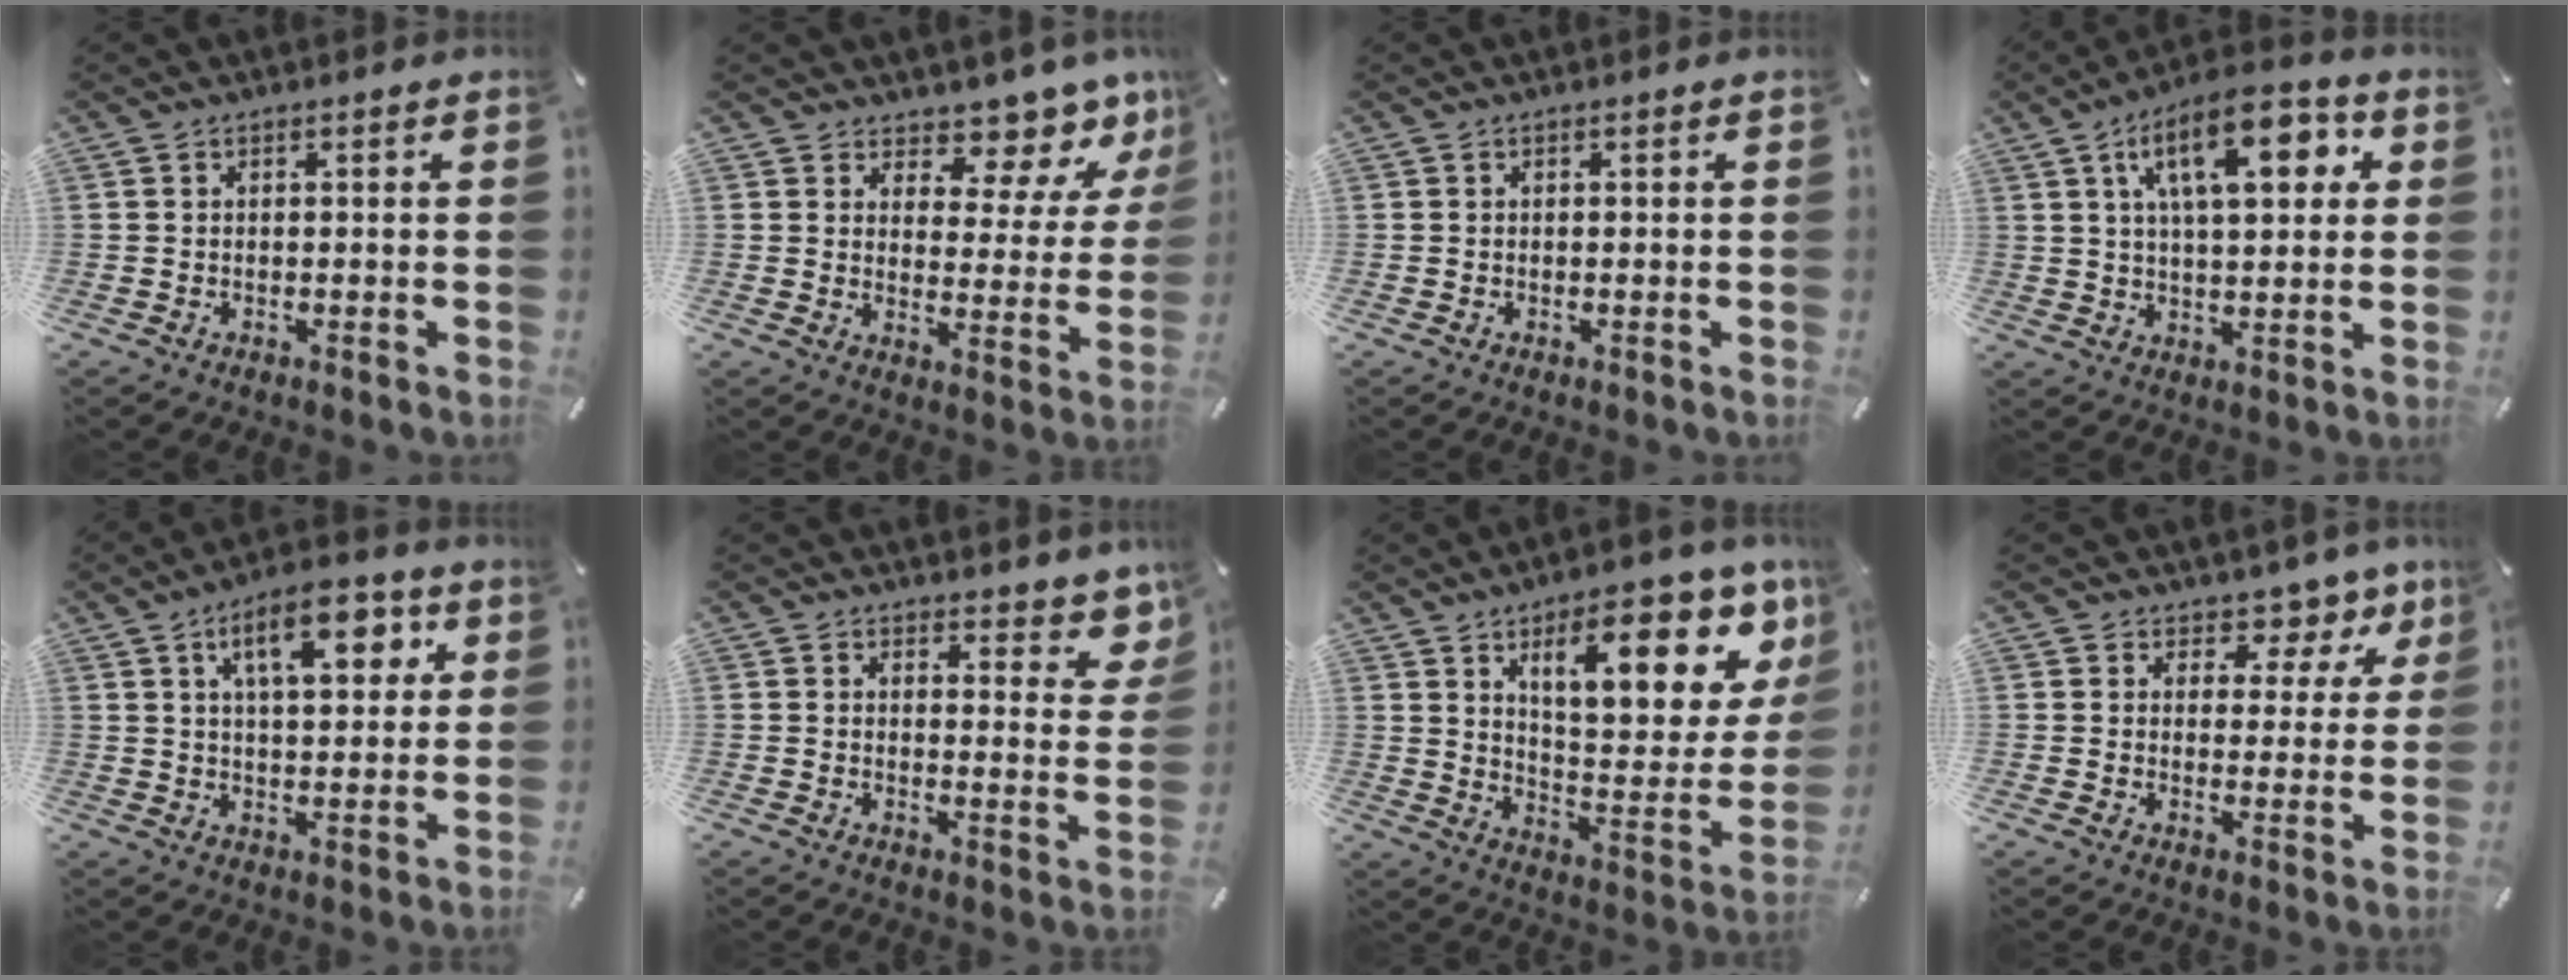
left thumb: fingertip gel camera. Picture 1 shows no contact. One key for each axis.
{"total": 9.1, "fx": 7.9, "fy": 3.8, "fz": 2.7, "tx": -0.027, "ty": -0.083, "tz": 0.136}
{"total": 0.0}
{"total": 16.0, "fx": 6.5, "fy": 6.9, "fz": 12.9, "tx": -0.198, "ty": -0.008, "tz": 0.103}
{"total": 12.9, "fx": 5.8, "fy": 5.9, "fz": 9.9, "tx": -0.145, "ty": -0.008, "tz": 0.093}
{"total": 6.8, "fx": 5.3, "fy": 3.4, "fz": 2.5, "tx": -0.011, "ty": -0.044, "tz": 0.092}
{"total": 20.5, "fx": 11.5, "fy": 8.0, "fz": 15.1, "tx": -0.202, "ty": -0.074, "tz": 0.179}
{"total": 7.0, "fx": 5.4, "fy": 4.0, "fz": 2.0, "tx": -0.012, "ty": -0.051, "tz": 0.090}